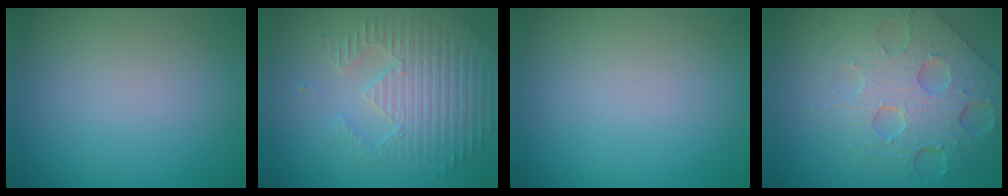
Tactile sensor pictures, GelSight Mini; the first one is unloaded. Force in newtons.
{"total": 3.8, "press": 3.7, "slide": 1.0}
{"total": 0.0}
{"total": 8.1, "press": 5.5, "slide": 6.0}